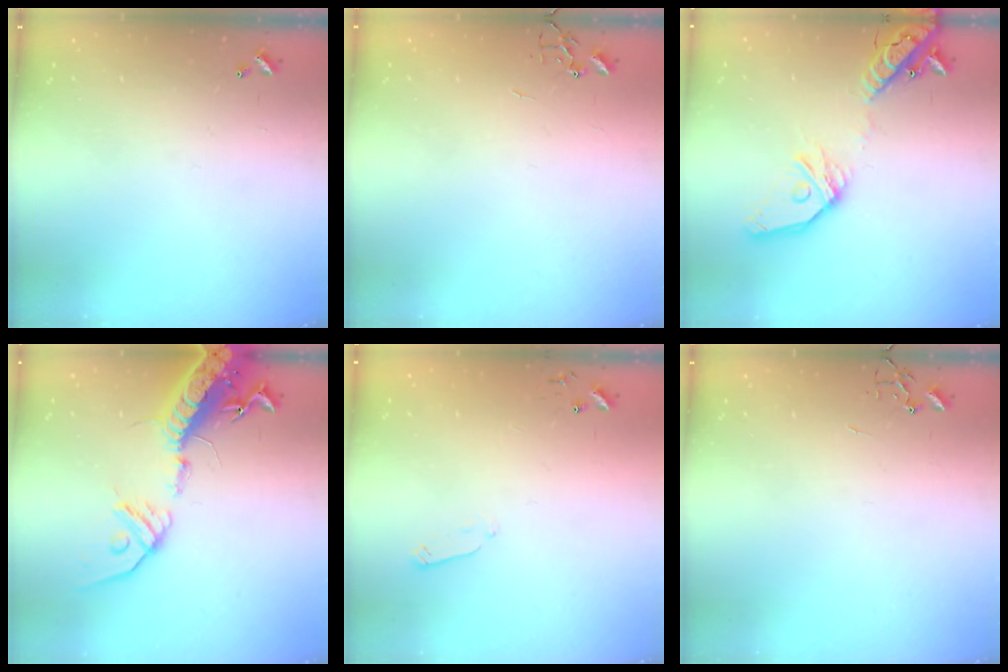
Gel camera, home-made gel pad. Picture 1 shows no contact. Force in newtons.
{"total": 0.0}
{"total": 18.2, "press": 18.0, "slide": 3.2}
{"total": 20.4, "press": 19.9, "slide": 4.3}
{"total": 3.5, "press": 3.4, "slide": 1.0}
{"total": 0.0}